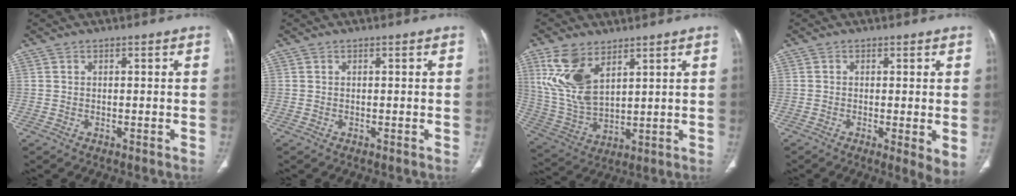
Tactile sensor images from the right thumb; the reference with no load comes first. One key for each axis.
{"total": 0.0}
{"total": 12.8, "fx": 6.3, "fy": 6.7, "fz": 8.9, "tx": -0.180, "ty": -0.022, "tz": 0.141}
{"total": 4.4, "fx": -0.5, "fy": 1.1, "fz": 4.2, "tx": -0.069, "ty": -0.015, "tz": -0.012}